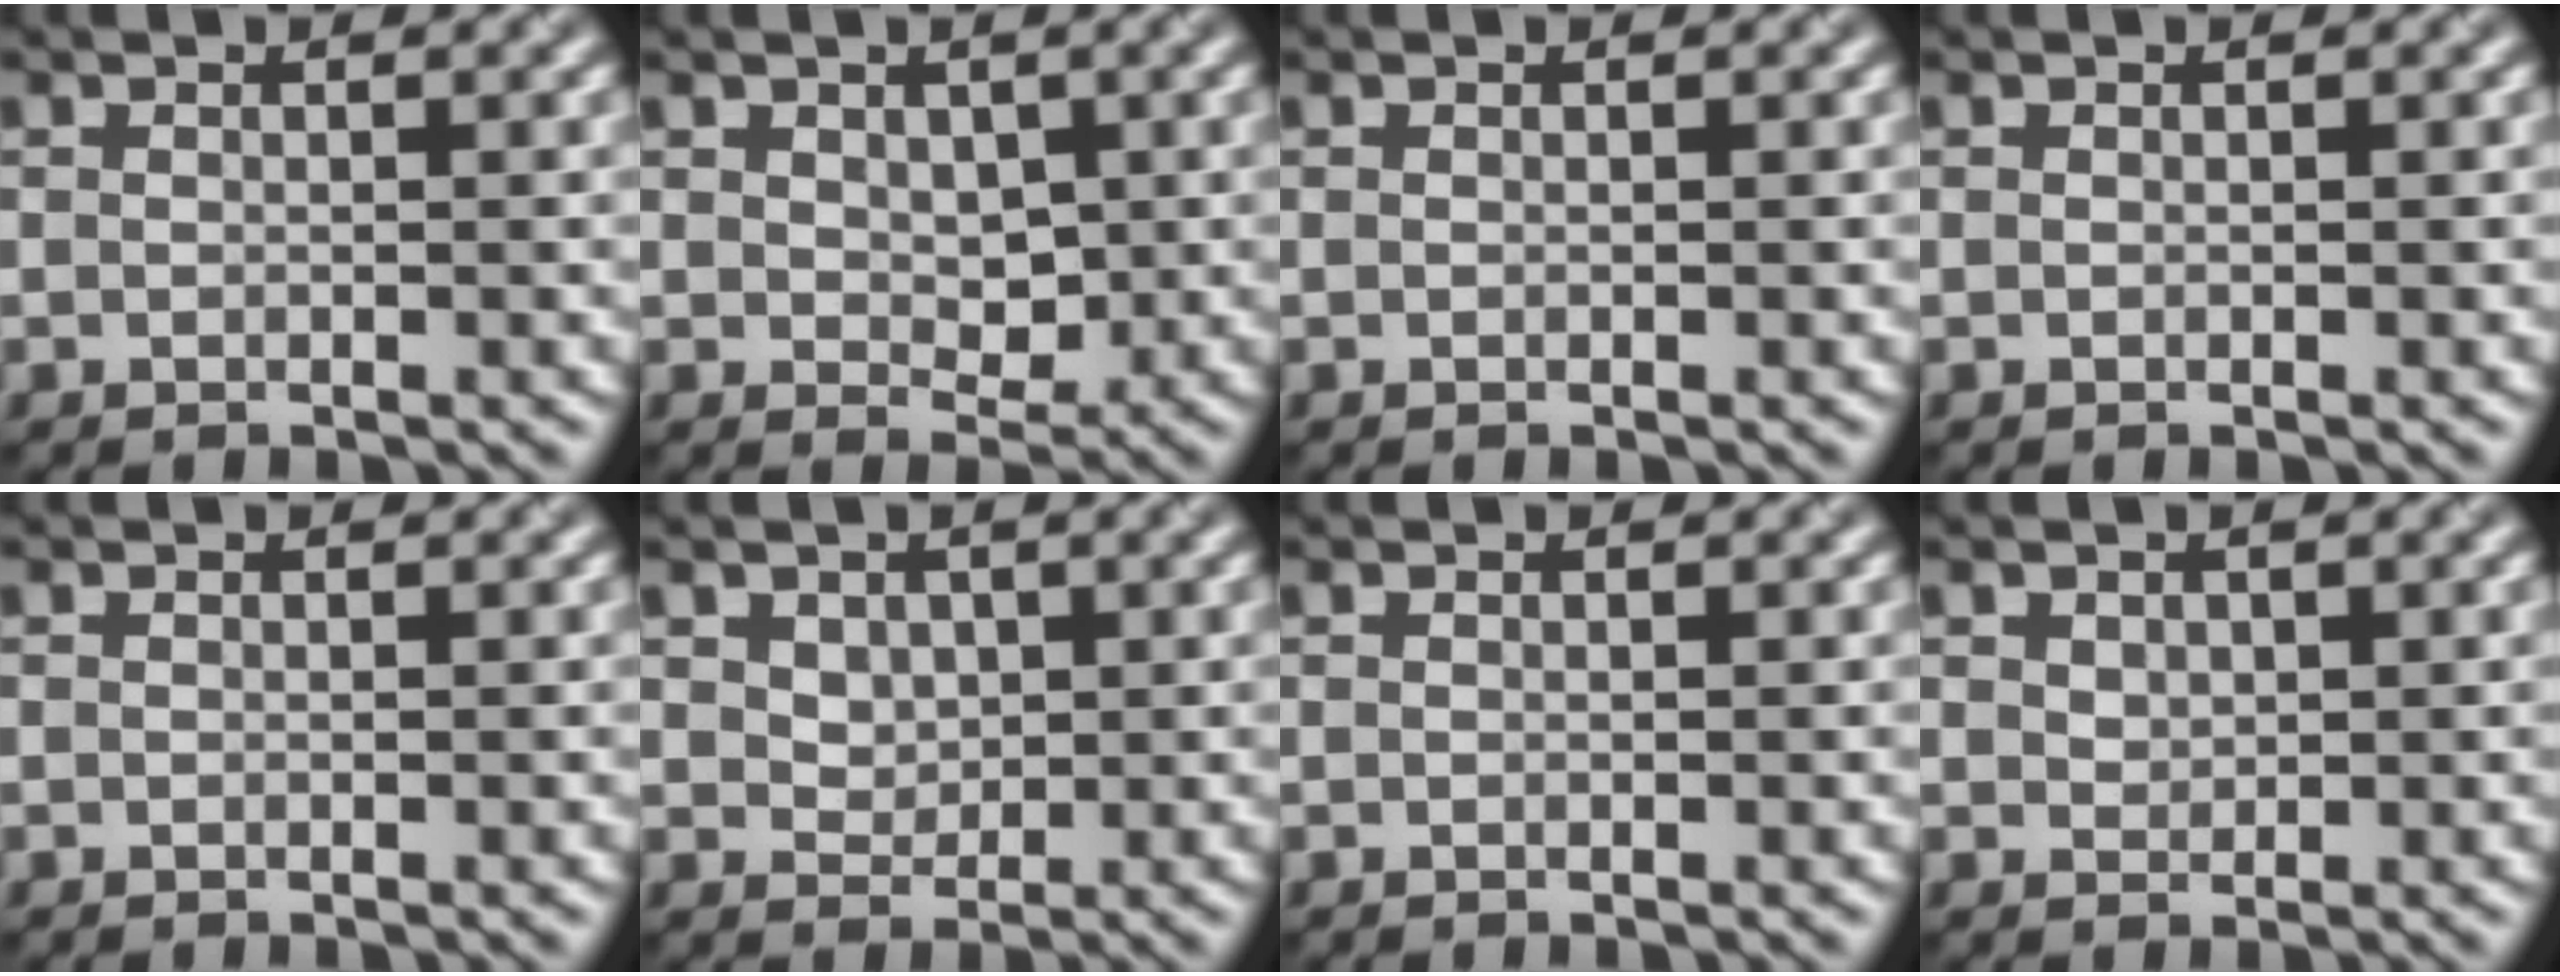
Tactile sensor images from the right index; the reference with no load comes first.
{"total": 2.3, "force": [0.6, 1.7, 1.6], "torque": [-0.031, -0.003, 0.008]}
{"total": 0.0}
{"total": 0.0}
{"total": 0.0}
{"total": 2.4, "force": [1.2, 1.8, 1.1], "torque": [-0.039, -0.004, 0.038]}
{"total": 0.0}
{"total": 1.0, "force": [0.5, 0.8, 0.4], "torque": [-0.012, 0.003, 0.011]}